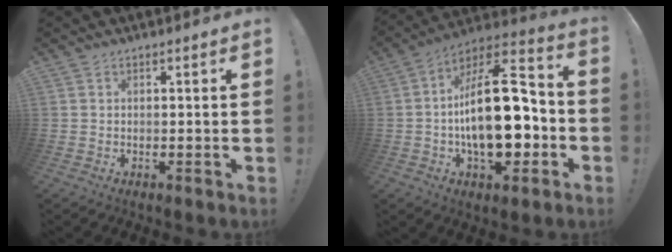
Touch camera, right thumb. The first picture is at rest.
{"total": 24.0, "force": [-2.8, 12.0, 20.6], "torque": [-0.333, 0.022, -0.040]}